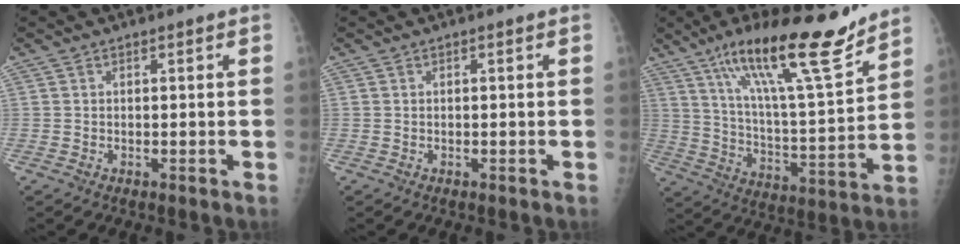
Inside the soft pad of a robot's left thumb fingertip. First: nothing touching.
{"total": 0.0}
{"total": 21.1, "force": [14.9, 3.3, 14.6], "torque": [-0.219, -0.072, 0.251]}